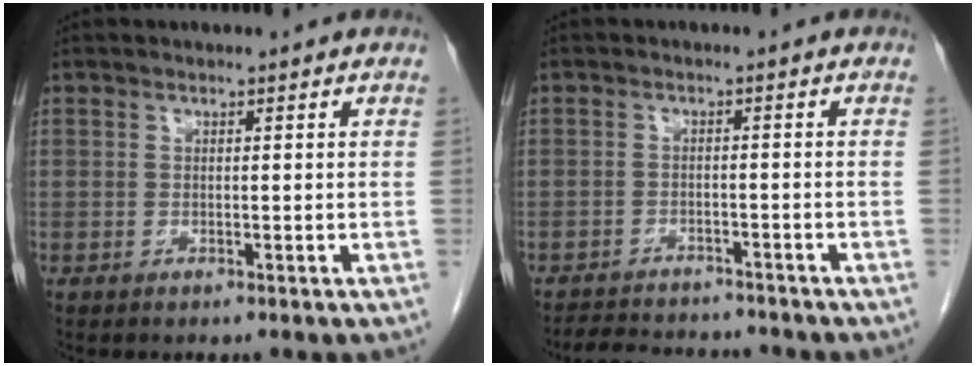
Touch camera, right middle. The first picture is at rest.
{"total": 7.8, "force": [-7.4, 1.6, 1.8], "torque": [-0.026, 0.004, -0.106]}